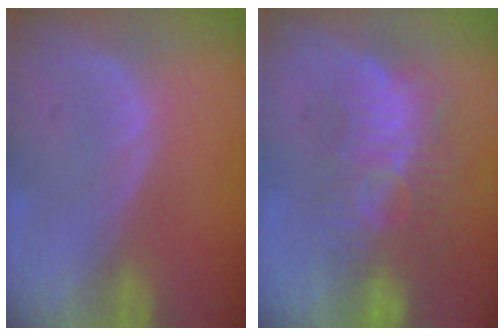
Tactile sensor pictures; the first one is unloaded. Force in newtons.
{"total": 9.1, "press": 8.5, "slide": 3.3}